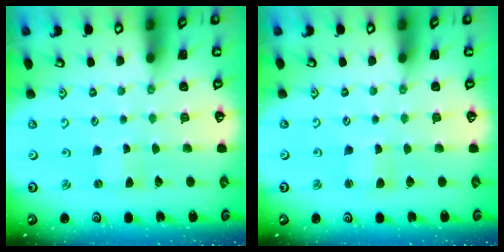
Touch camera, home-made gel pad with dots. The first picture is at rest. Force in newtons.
{"total": 2.3, "press": 2.3, "slide": 0.3}